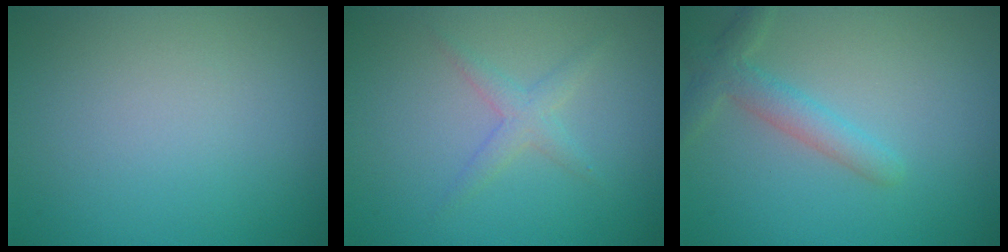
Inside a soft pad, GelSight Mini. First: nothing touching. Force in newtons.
{"total": 1.7, "press": 1.7, "slide": 0.1}
{"total": 2.8, "press": 2.8, "slide": 0.2}